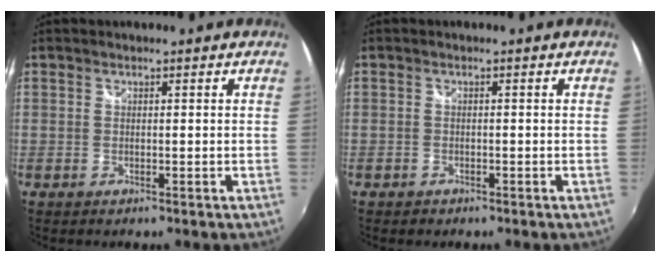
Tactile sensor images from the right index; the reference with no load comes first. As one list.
[{"total": 1.2, "force": [-0.8, 0.8, 0.2], "torque": [-0.008, 0.000, -0.012]}]